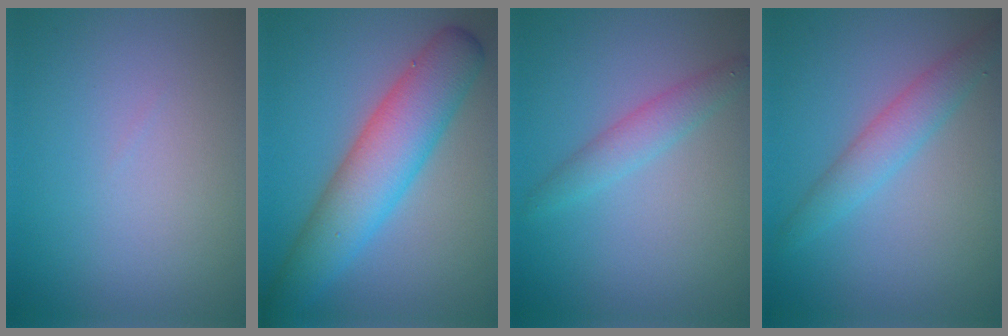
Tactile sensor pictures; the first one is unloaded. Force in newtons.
{"total": 7.1, "press": 7.1, "slide": 0.1}
{"total": 2.1, "press": 2.1, "slide": 0.0}
{"total": 2.8, "press": 2.8, "slide": 0.0}